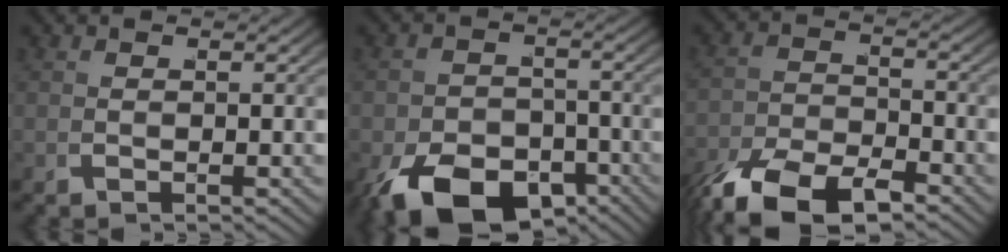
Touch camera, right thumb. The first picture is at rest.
{"total": 9.6, "force": [-6.0, 5.3, 5.3], "torque": [-0.067, -0.032, -0.084]}
{"total": 6.6, "force": [-5.5, 1.9, 3.0], "torque": [-0.028, -0.004, -0.097]}